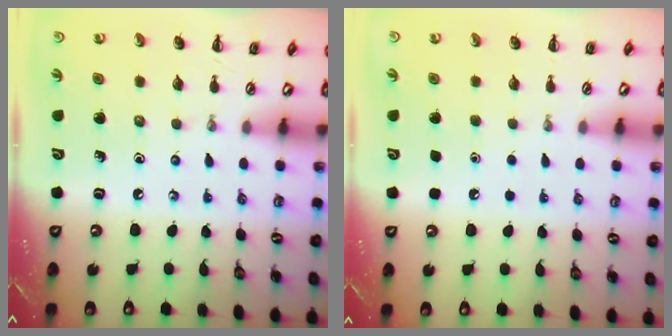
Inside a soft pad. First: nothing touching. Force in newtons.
{"total": 1.8, "press": 1.8, "slide": 0.1}